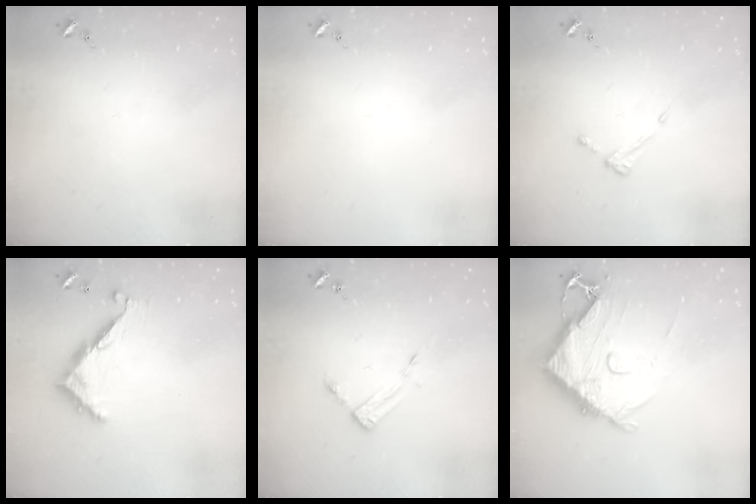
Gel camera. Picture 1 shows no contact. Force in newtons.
{"total": 0.0}
{"total": 4.3, "press": 4.3, "slide": 0.5}
{"total": 9.0, "press": 9.0, "slide": 0.7}
{"total": 3.5, "press": 3.5, "slide": 0.4}
{"total": 13.0, "press": 12.9, "slide": 1.5}